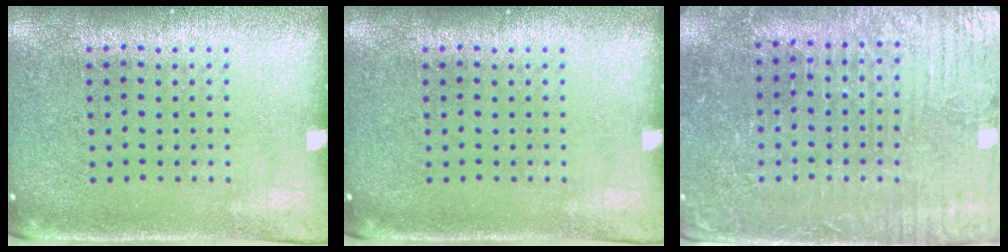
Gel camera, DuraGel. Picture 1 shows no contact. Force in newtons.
{"total": 0.0}
{"total": 3.5, "press": 3.5, "slide": 0.6}